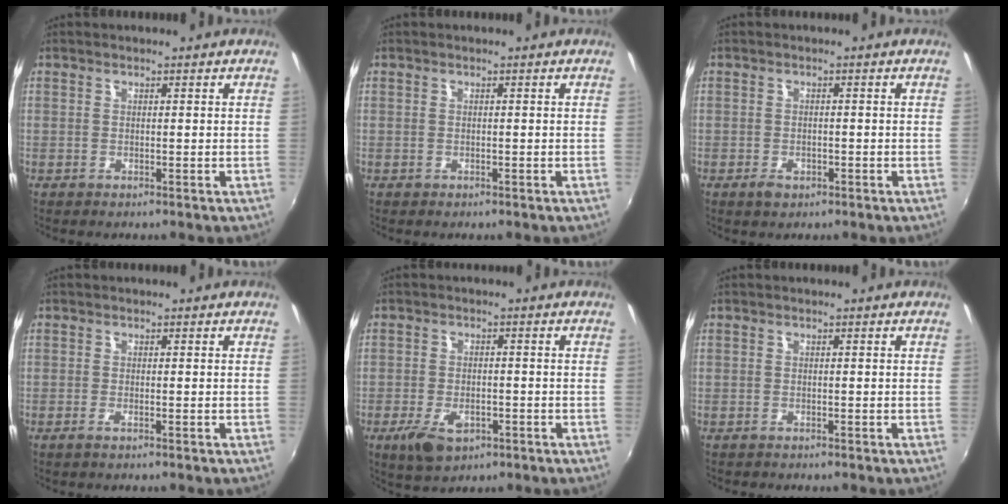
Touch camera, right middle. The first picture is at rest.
{"total": 0.8, "force": [-0.5, 0.6, 0.2], "torque": [-0.006, -0.002, -0.005]}
{"total": 2.3, "force": [-1.4, 1.5, 1.2], "torque": [-0.022, -0.004, -0.021]}
{"total": 1.1, "force": [-0.8, 0.1, 0.8], "torque": [-0.017, -0.003, -0.015]}
{"total": 7.0, "force": [-3.5, 3.9, 4.7], "torque": [-0.108, -0.016, -0.057]}
{"total": 0.9, "force": [-0.8, 0.4, 0.1], "torque": [-0.007, -0.001, -0.012]}